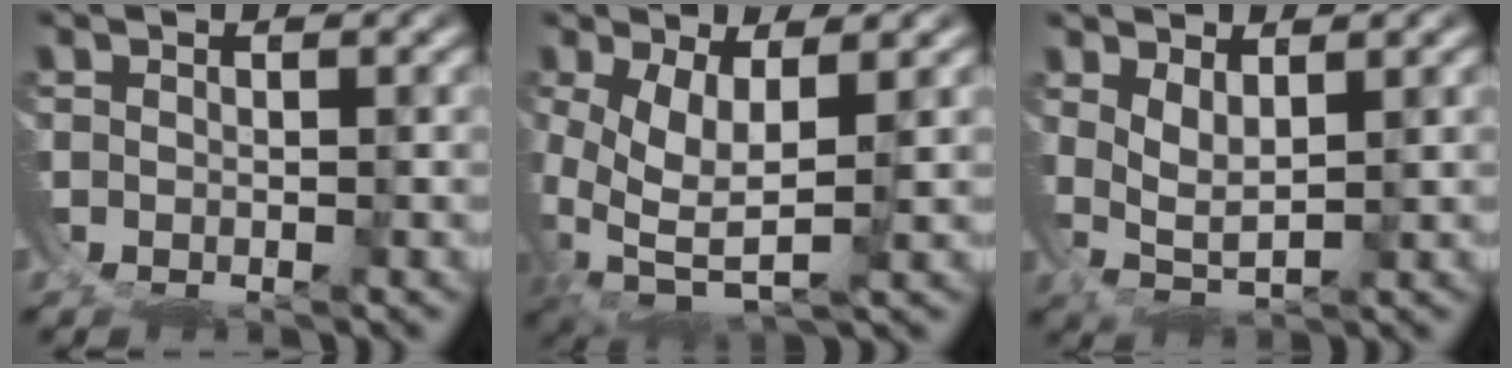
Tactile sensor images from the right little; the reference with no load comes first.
{"total": 9.0, "force": [-1.9, 6.6, 5.8], "torque": [-0.158, -0.061, -0.005]}
{"total": 5.8, "force": [0.7, 4.8, 3.1], "torque": [-0.085, -0.012, 0.008]}